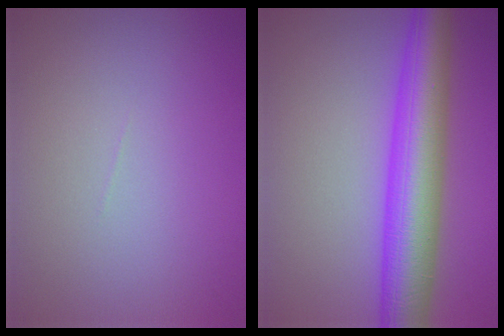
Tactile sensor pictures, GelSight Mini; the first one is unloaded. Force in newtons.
{"total": 8.5, "press": 8.5, "slide": 0.1}